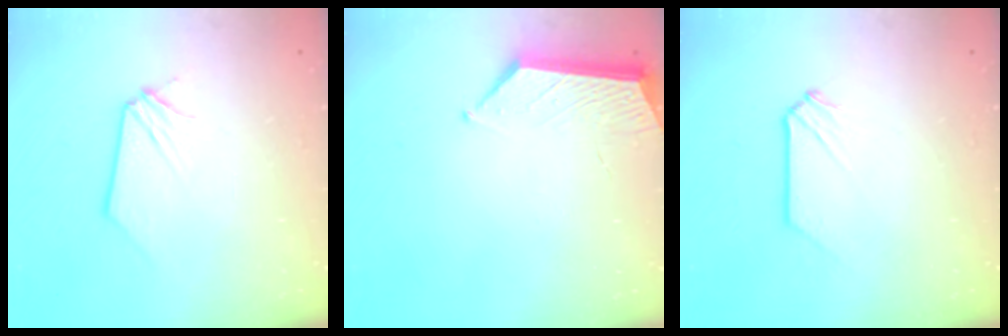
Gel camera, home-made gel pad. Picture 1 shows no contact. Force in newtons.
{"total": 5.5, "press": 5.5, "slide": 0.4}
{"total": 0.0}